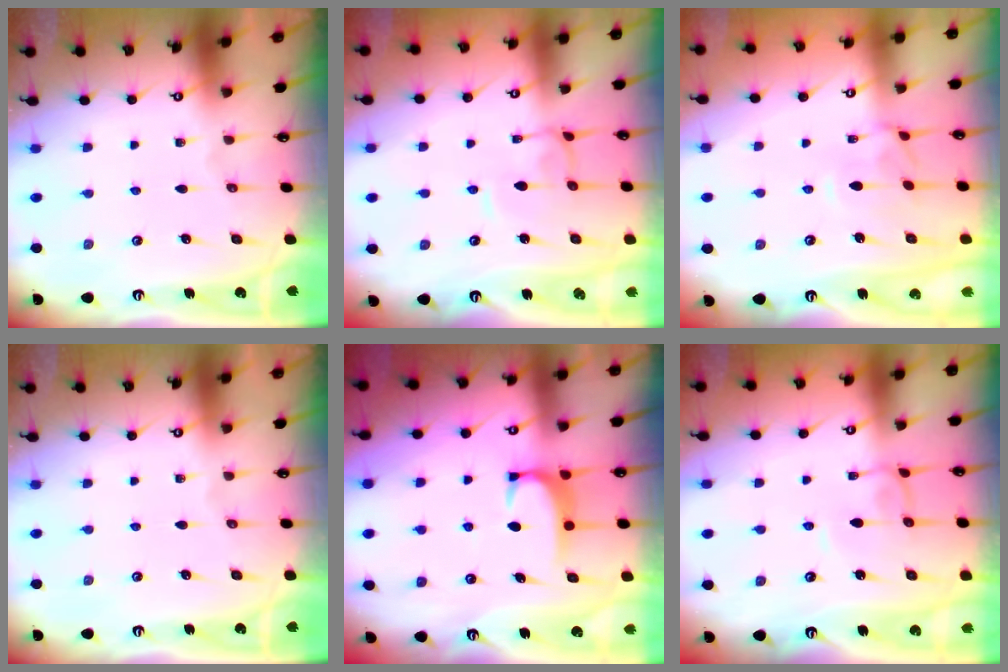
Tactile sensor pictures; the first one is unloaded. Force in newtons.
{"total": 0.8, "press": 0.7, "slide": 0.3}
{"total": 1.4, "press": 1.3, "slide": 0.6}
{"total": 0.0}
{"total": 1.7, "press": 1.7, "slide": 0.5}
{"total": 2.1, "press": 2.1, "slide": 0.3}